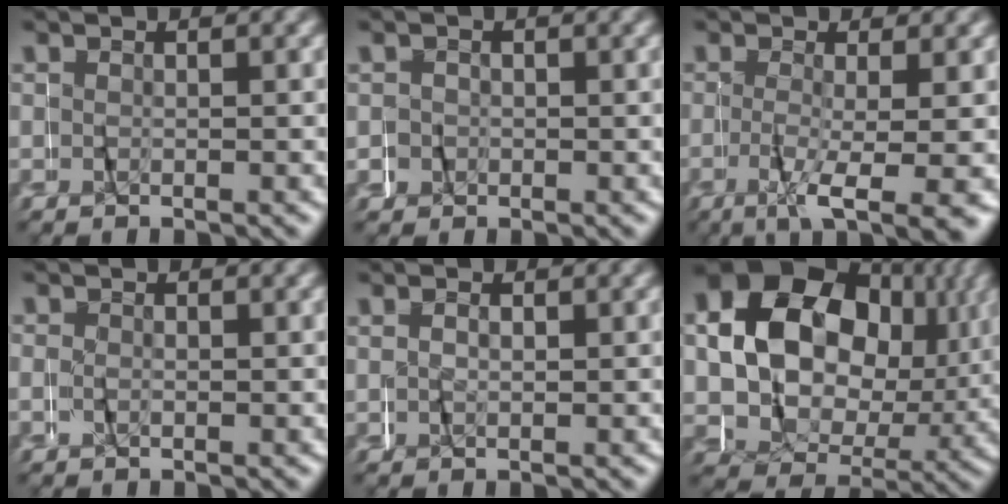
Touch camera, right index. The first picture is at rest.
{"total": 2.2, "force": [0.1, 2.2, 0.3], "torque": [-0.011, 0.001, -0.001]}
{"total": 6.0, "force": [-3.4, 0.9, 4.8], "torque": [-0.080, -0.022, -0.045]}
{"total": 0.6, "force": [0.1, 0.6, 0.2], "torque": [-0.002, 0.002, 0.000]}
{"total": 0.0}
{"total": 17.9, "force": [4.3, 13.1, 11.4], "torque": [-0.188, 0.015, 0.053]}